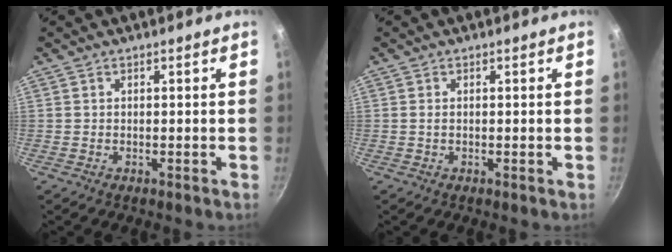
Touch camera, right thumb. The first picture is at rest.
{"total": 0.6, "force": [0.1, 0.1, 0.5], "torque": [-0.012, -0.001, 0.000]}